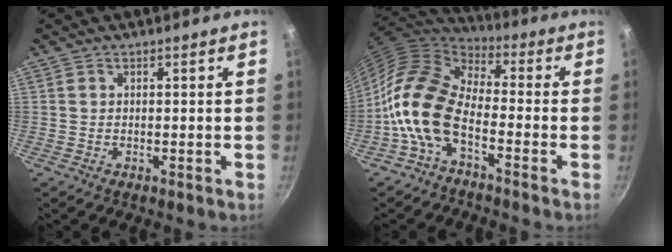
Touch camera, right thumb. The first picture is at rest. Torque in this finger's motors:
{"motor_torque": [0.25, 0.98, 1.87, -0.90, 0.53]}